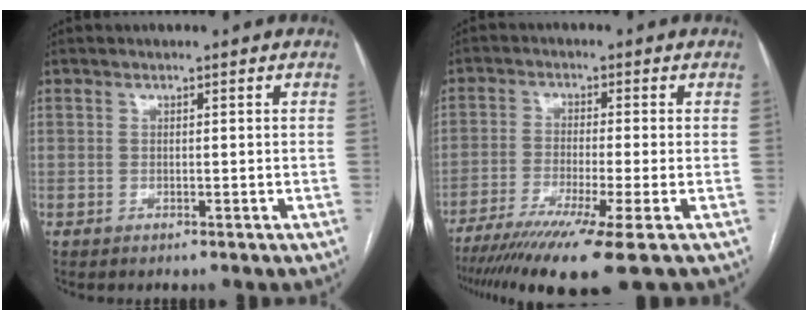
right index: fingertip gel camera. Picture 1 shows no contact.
{"total": 12.4, "force": [-8.6, -1.2, 8.9], "torque": [-0.151, -0.035, -0.138]}